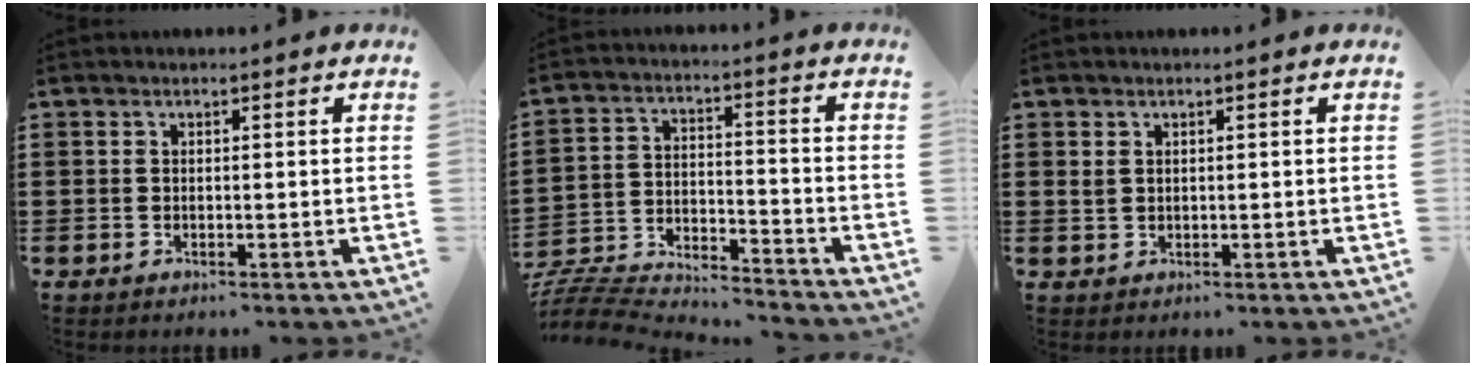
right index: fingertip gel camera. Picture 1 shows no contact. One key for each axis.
{"total": 6.5, "fx": -6.5, "fy": 0.4, "fz": 0.8, "tx": -0.035, "ty": -0.008, "tz": -0.137}
{"total": 1.3, "fx": 0.8, "fy": 0.9, "fz": 0.5, "tx": -0.012, "ty": 0.003, "tz": 0.016}